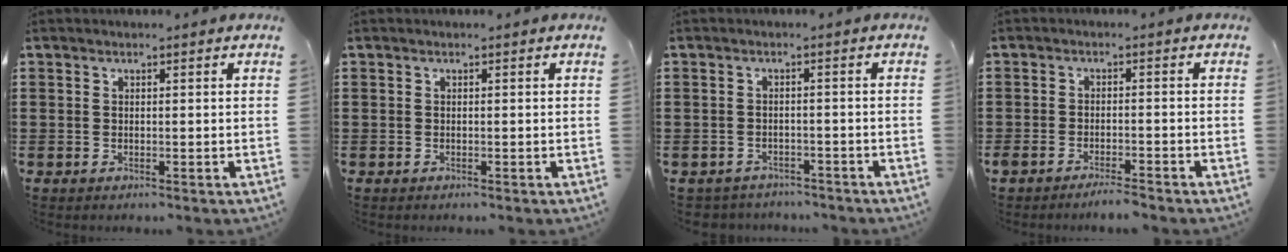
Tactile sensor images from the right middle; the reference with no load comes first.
{"total": 0.0}
{"total": 2.1, "force": [-2.1, 0.3, -0.2], "torque": [-0.006, -0.003, -0.047]}
{"total": 2.5, "force": [-2.4, 0.1, 0.8], "torque": [-0.013, 0.002, -0.047]}